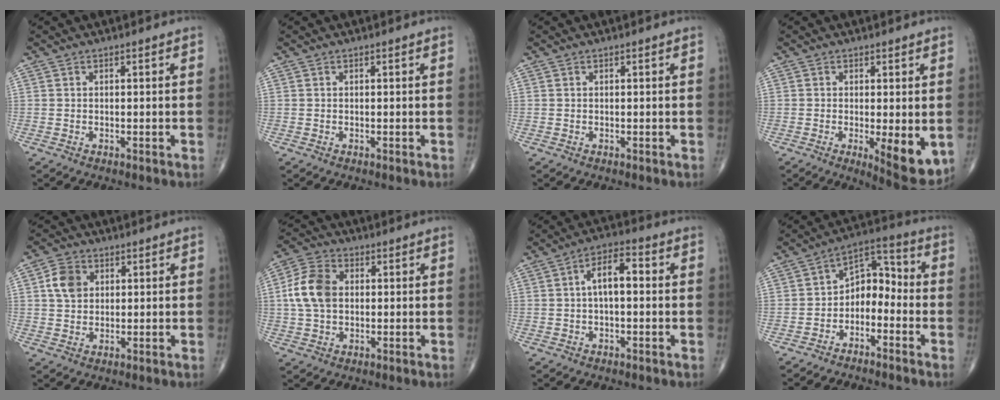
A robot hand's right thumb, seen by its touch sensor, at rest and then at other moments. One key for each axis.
{"total": 0.0}
{"total": 0.0}
{"total": 8.2, "fx": -1.4, "fy": 2.4, "fz": 7.7, "tx": -0.102, "ty": -0.023, "tz": -0.016}
{"total": 5.7, "fx": 1.5, "fy": 4.4, "fz": 3.2, "tx": -0.046, "ty": 0.000, "tz": 0.023}
{"total": 9.5, "fx": 0.8, "fy": 6.6, "fz": 6.7, "tx": -0.129, "ty": 0.016, "tz": 0.011}
{"total": 7.0, "fx": 0.6, "fy": 3.2, "fz": 6.2, "tx": -0.103, "ty": 0.026, "tz": 0.002}
{"total": 8.3, "fx": -3.2, "fy": 5.5, "fz": 5.4, "tx": -0.062, "ty": 0.060, "tz": -0.065}